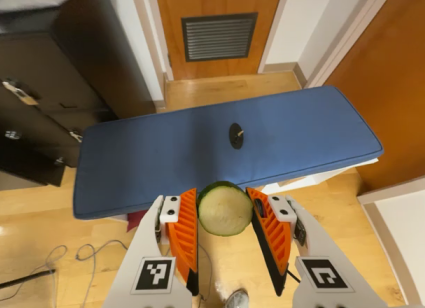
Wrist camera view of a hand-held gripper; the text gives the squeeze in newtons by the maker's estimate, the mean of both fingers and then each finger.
{"total": 6.5, "left": 6.7, "right": 6.3}